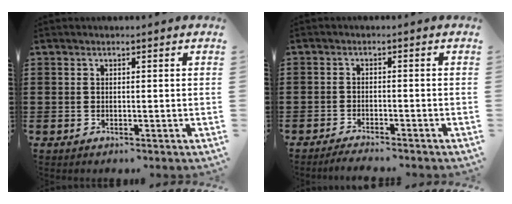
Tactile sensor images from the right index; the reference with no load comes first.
{"total": 2.1, "force": [-2.1, 0.0, 0.1], "torque": [-0.005, 0.003, -0.043]}